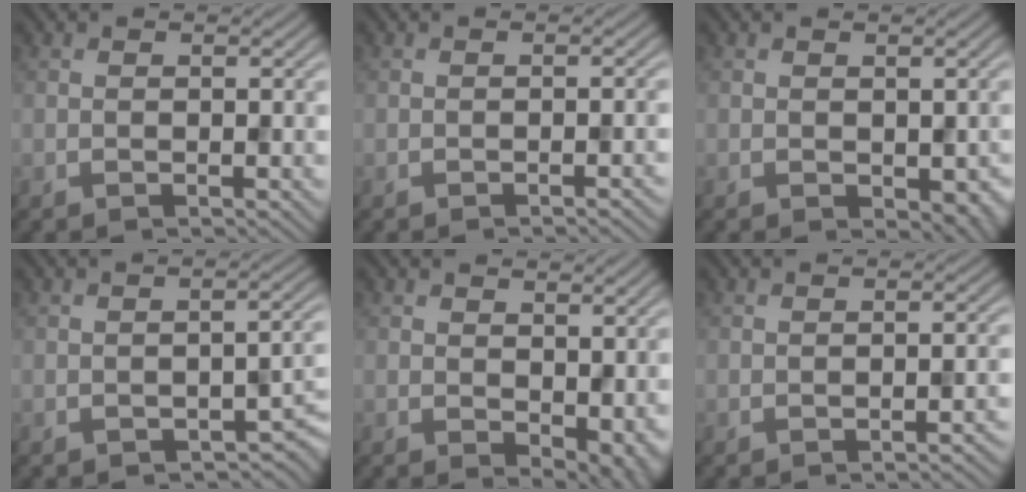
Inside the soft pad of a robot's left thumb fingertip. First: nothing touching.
{"total": 1.1, "force": [-0.6, 0.2, 0.9], "torque": [-0.008, 0.005, -0.013]}
{"total": 2.7, "force": [-0.5, 1.7, 2.1], "torque": [-0.032, -0.013, -0.001]}
{"total": 4.1, "force": [-2.4, 1.7, 2.9], "torque": [-0.037, -0.005, -0.028]}
{"total": 5.2, "force": [0.2, 3.4, 4.0], "torque": [-0.060, -0.022, 0.017]}
{"total": 1.7, "force": [-1.1, 0.4, 1.3], "torque": [-0.012, 0.007, -0.019]}